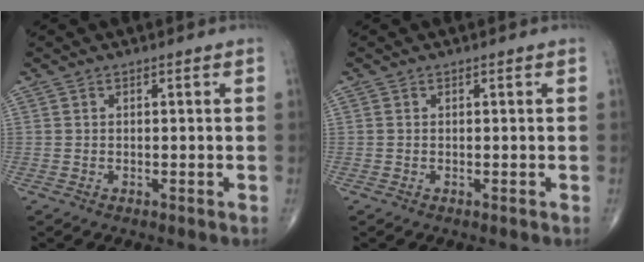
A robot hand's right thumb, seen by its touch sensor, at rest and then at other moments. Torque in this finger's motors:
{"motor_torque": [-0.16, -0.03, -0.05, -0.05, 0.00]}